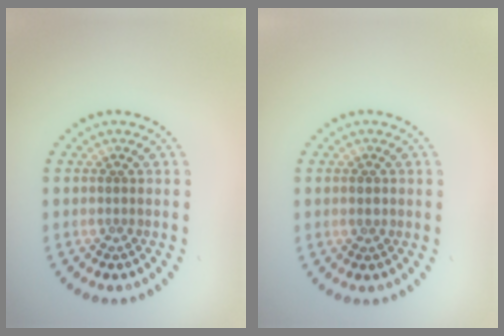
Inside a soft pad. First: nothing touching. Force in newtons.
{"total": 1.2, "press": 1.2, "slide": 0.0}